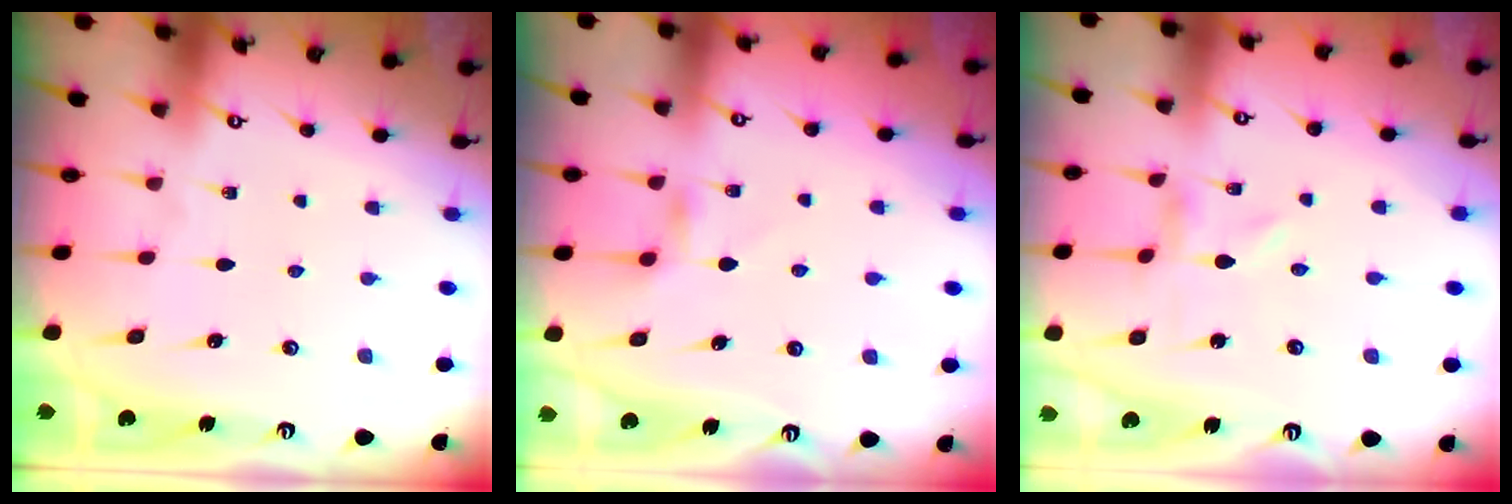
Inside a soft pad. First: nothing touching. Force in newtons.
{"total": 3.3, "press": 3.3, "slide": 0.5}
{"total": 0.0}